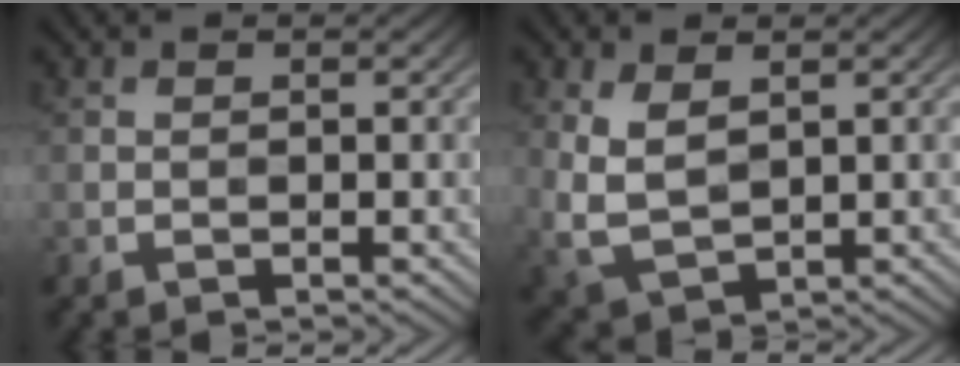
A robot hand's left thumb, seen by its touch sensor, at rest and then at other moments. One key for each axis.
{"total": 6.3, "fx": 1.6, "fy": 3.7, "fz": 4.8, "tx": -0.129, "ty": -0.009, "tz": 0.034}